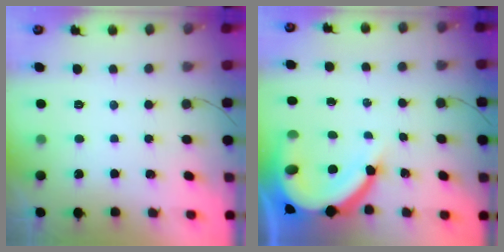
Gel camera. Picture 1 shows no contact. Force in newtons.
{"total": 15.4, "press": 15.3, "slide": 1.8}